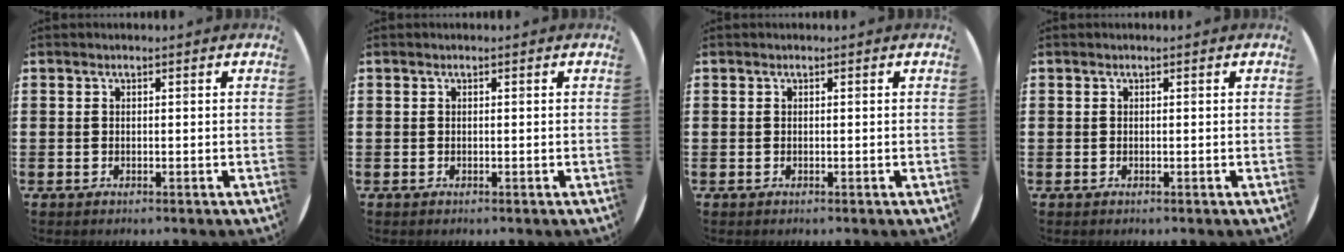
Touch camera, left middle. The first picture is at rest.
{"total": 0.0}
{"total": 0.0}
{"total": 0.0}